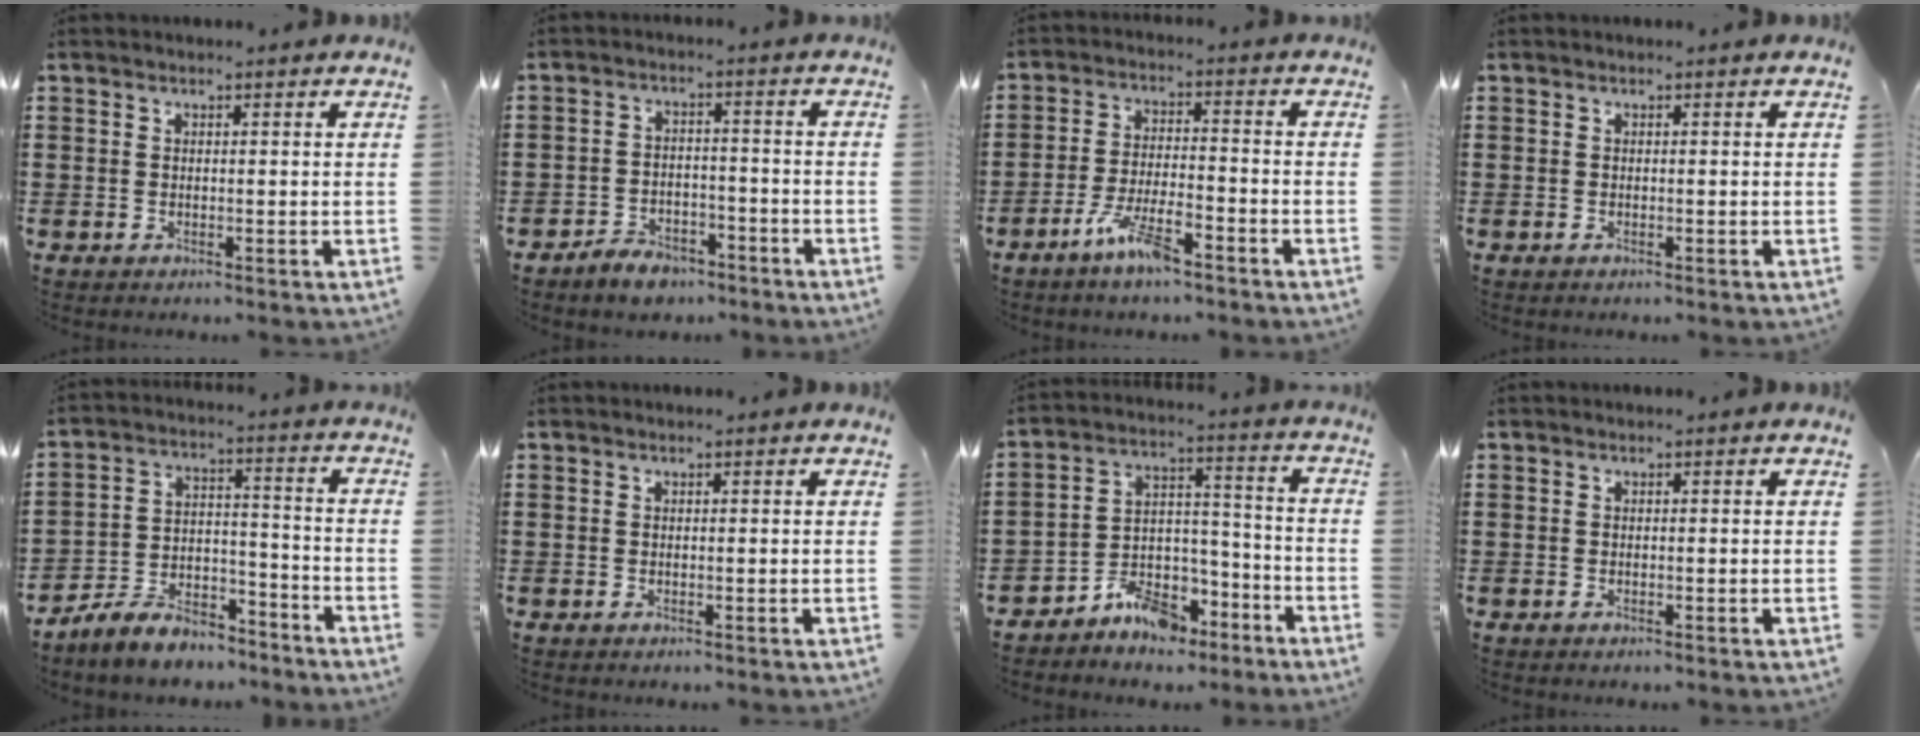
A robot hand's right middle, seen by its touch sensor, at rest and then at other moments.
{"total": 3.9, "force": [-3.6, 1.4, 0.7], "torque": [-0.013, 0.012, -0.072]}
{"total": 6.9, "force": [-4.7, 1.3, 4.8], "torque": [-0.111, -0.007, -0.089]}
{"total": 0.0}
{"total": 7.1, "force": [-6.5, 2.2, 1.9], "torque": [-0.037, 0.018, -0.127]}
{"total": 0.0}
{"total": 6.5, "force": [-5.7, 2.7, 1.5], "torque": [-0.039, 0.008, -0.115]}
{"total": 0.0}